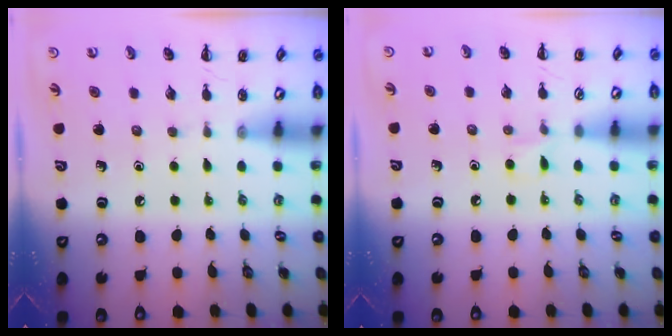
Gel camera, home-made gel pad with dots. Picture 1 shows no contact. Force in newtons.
{"total": 4.7, "press": 4.4, "slide": 1.6}